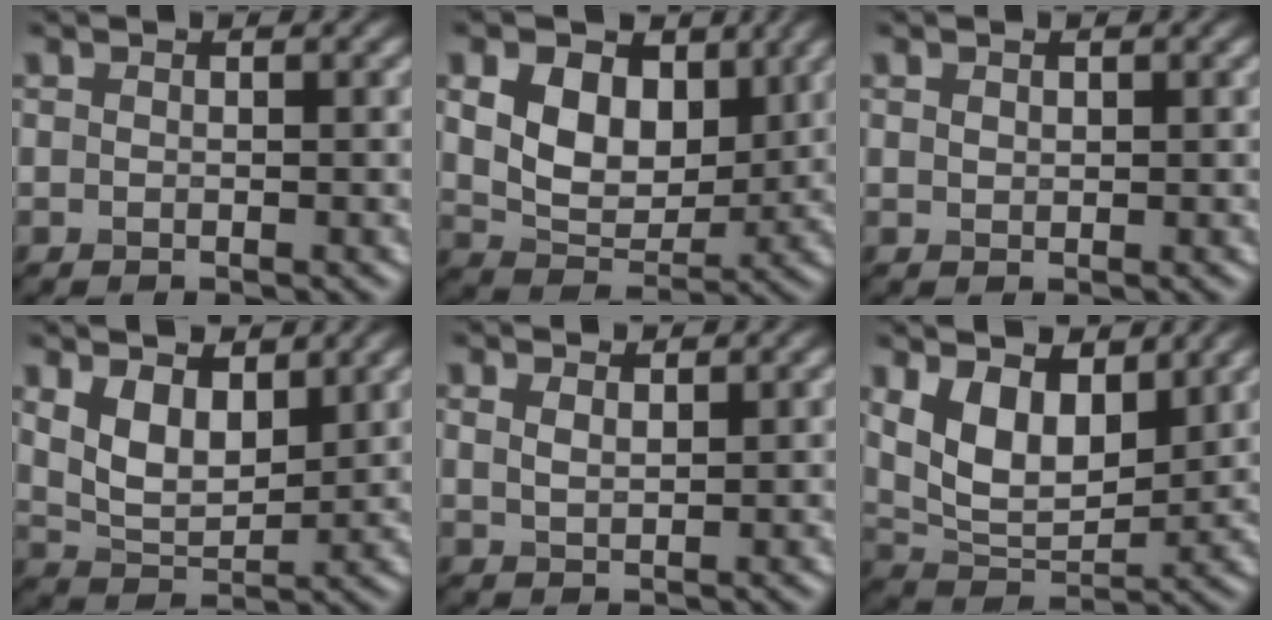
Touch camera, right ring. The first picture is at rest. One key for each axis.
{"total": 7.4, "fx": 2.2, "fy": 5.0, "fz": 4.9, "tx": -0.103, "ty": -0.007, "tz": 0.039}
{"total": 0.8, "fx": 0.5, "fy": 0.5, "fz": 0.4, "tx": -0.010, "ty": 0.001, "tz": 0.009}
{"total": 5.1, "fx": 2.5, "fy": 2.6, "fz": 3.6, "tx": -0.081, "ty": -0.005, "tz": 0.043}
{"total": 1.7, "fx": 1.2, "fy": 0.6, "fz": 1.0, "tx": -0.022, "ty": 0.000, "tz": 0.026}
{"total": 7.6, "fx": 3.4, "fy": 3.8, "fz": 5.6, "tx": -0.108, "ty": -0.002, "tz": 0.060}